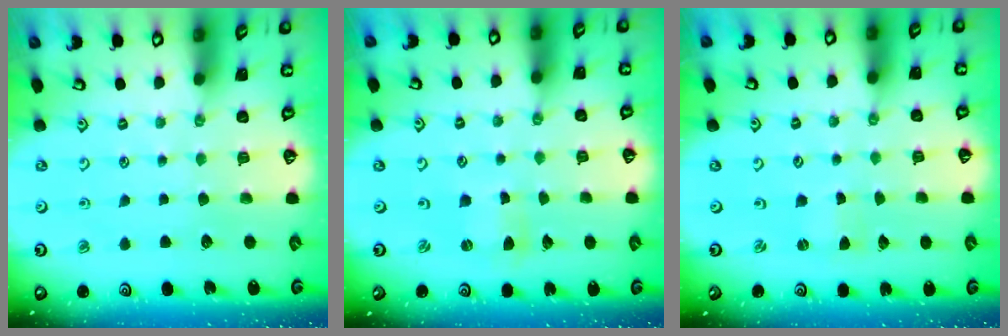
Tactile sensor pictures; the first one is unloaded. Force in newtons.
{"total": 1.0, "press": 1.0, "slide": 0.2}
{"total": 0.0}